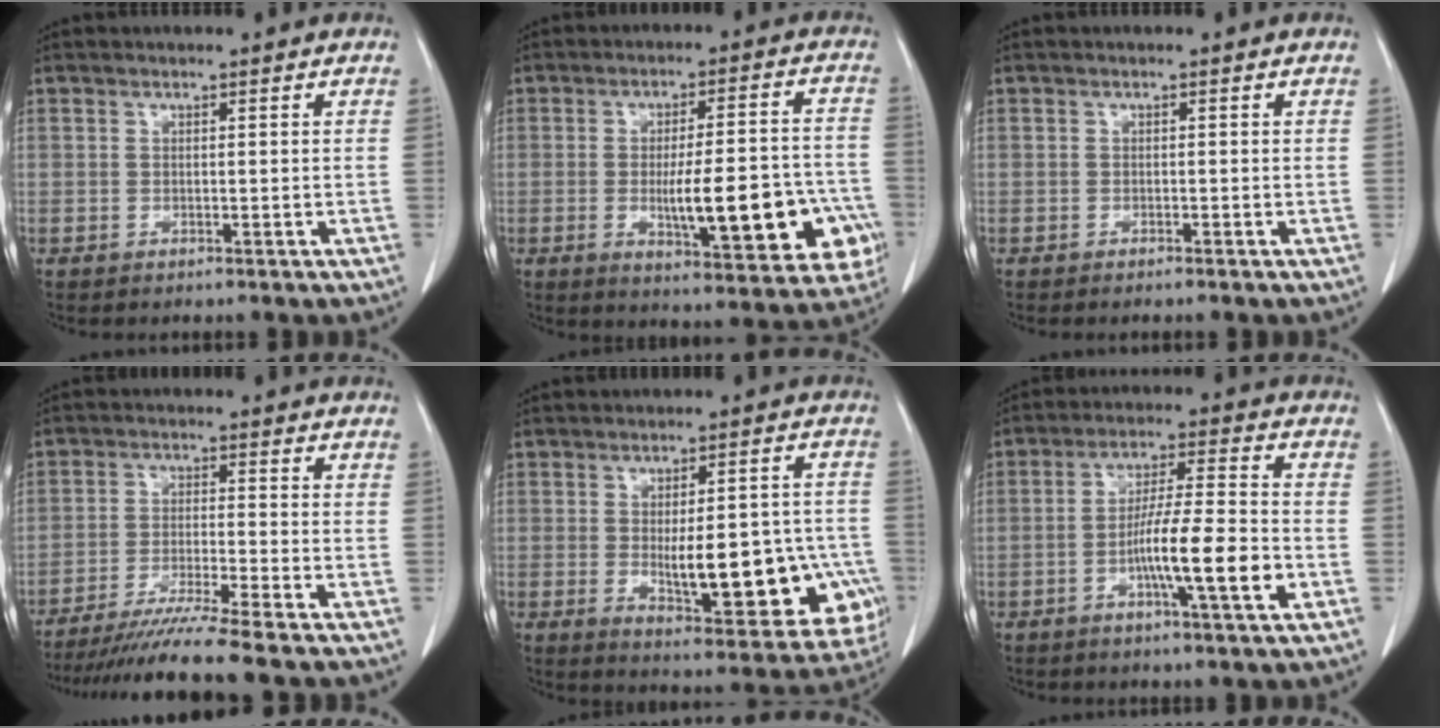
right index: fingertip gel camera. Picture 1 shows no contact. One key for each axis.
{"total": 16.5, "fx": -4.3, "fy": 3.7, "fz": 15.5, "tx": -0.187, "ty": 0.017, "tz": -0.045}
{"total": 0.6, "fx": -0.5, "fy": -0.1, "fz": 0.3, "tx": -0.007, "ty": 0.000, "tz": -0.009}
{"total": 10.5, "fx": -8.8, "fy": -2.3, "fz": 5.2, "tx": -0.075, "ty": -0.033, "tz": -0.147}
{"total": 18.1, "fx": -3.7, "fy": 6.3, "fz": 16.6, "tx": -0.157, "ty": 0.020, "tz": -0.018}
{"total": 11.2, "fx": -3.4, "fy": 0.3, "fz": 10.7, "tx": -0.183, "ty": -0.004, "tz": -0.059}